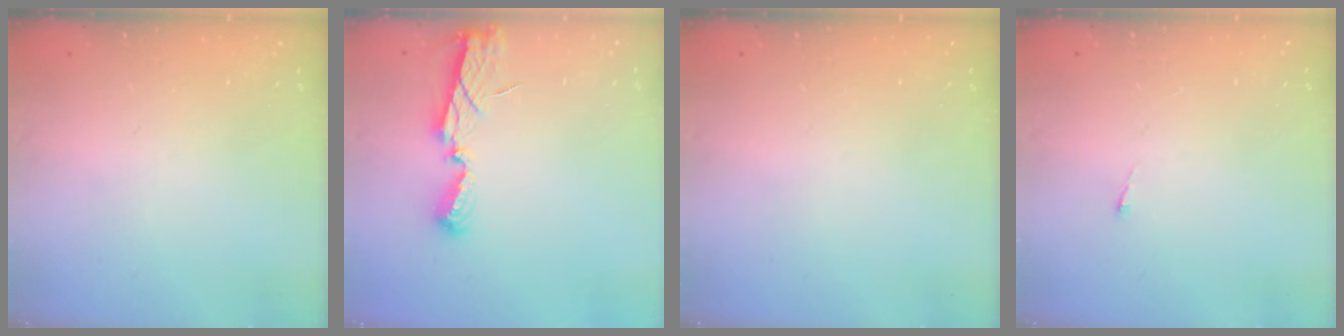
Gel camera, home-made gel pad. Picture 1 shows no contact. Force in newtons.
{"total": 6.2, "press": 6.2, "slide": 0.2}
{"total": 0.0}
{"total": 2.7, "press": 2.7, "slide": 0.4}